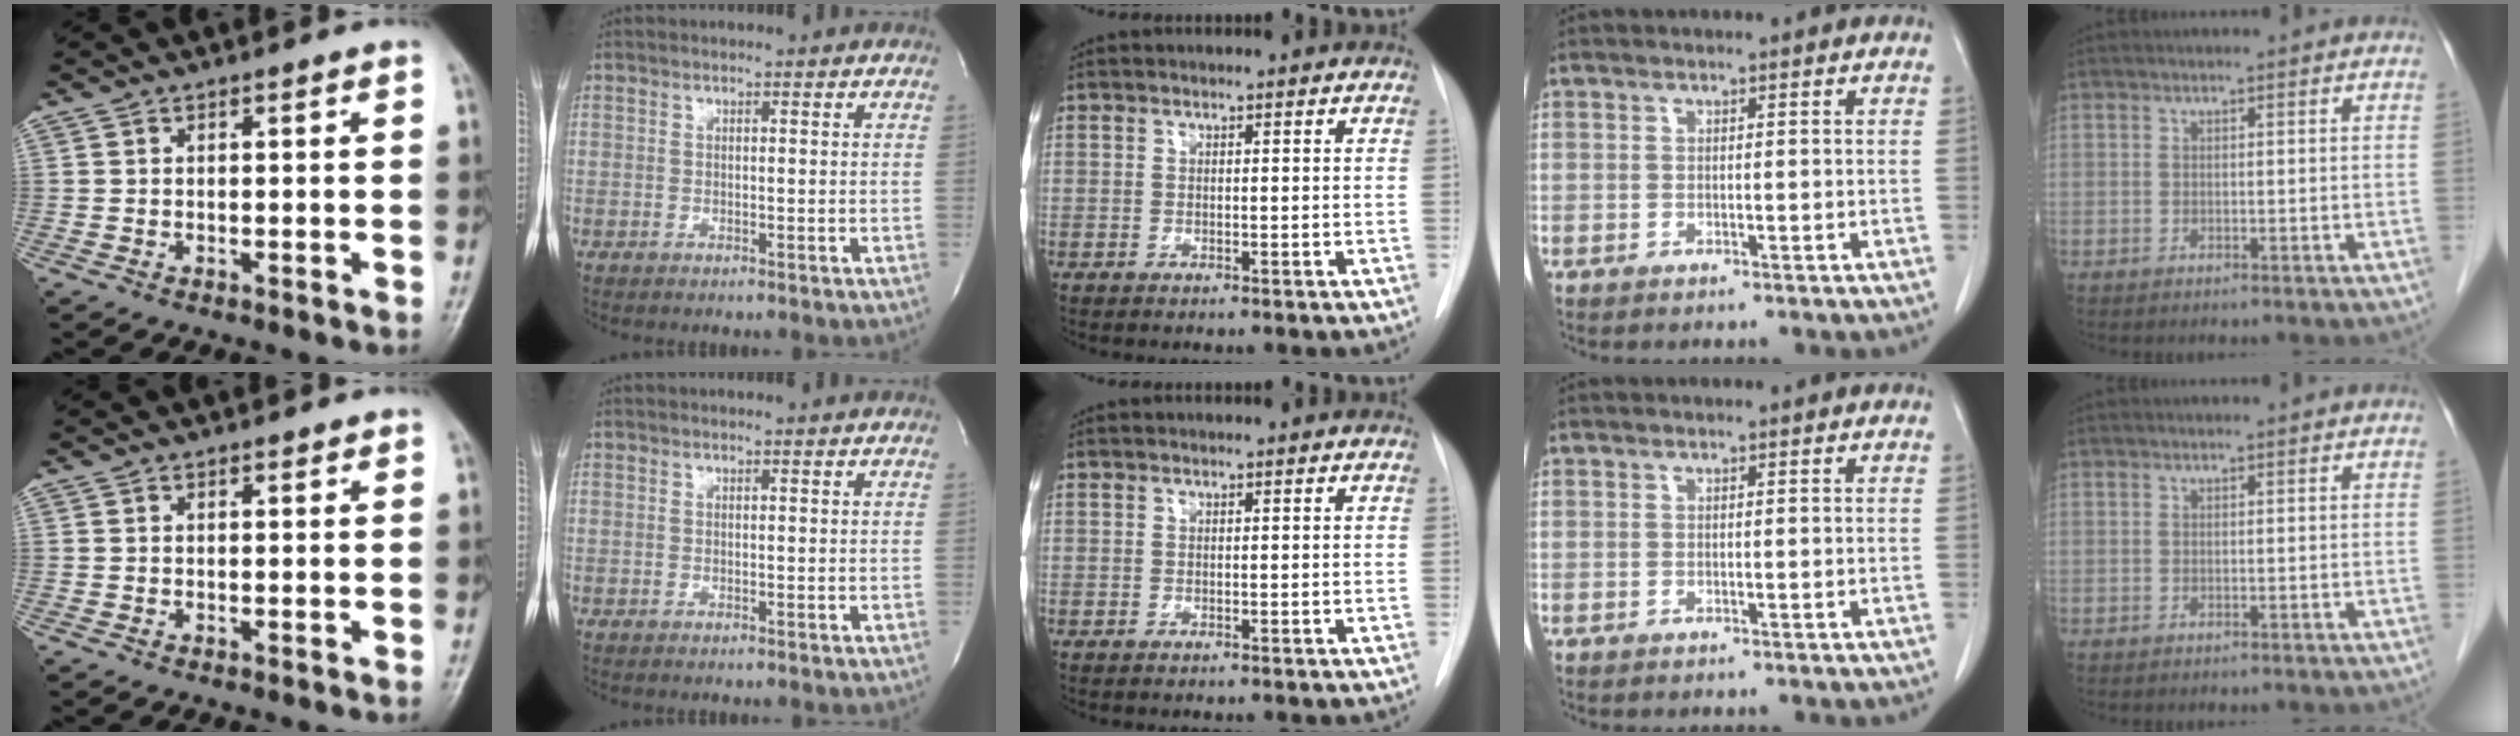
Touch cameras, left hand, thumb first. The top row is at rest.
{"thumb": {"total": 0.9, "force": [0.6, 0.5, 0.4], "torque": [-0.001, -0.002, 0.005]}, "index": {"total": 0.5, "force": [0.5, -0.1, 0.1], "torque": [-0.006, -0.003, 0.006]}}